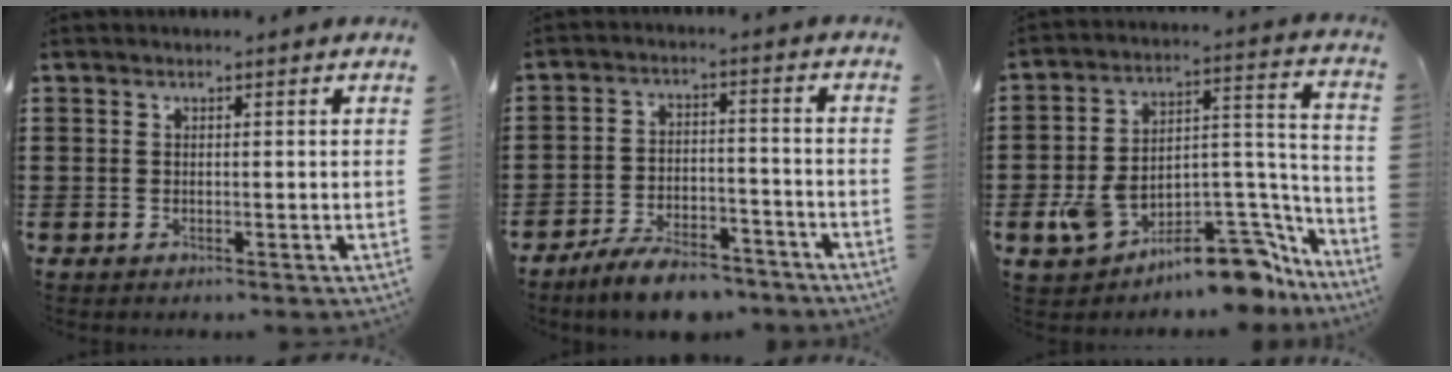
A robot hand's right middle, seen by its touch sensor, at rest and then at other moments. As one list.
[{"total": 7.5, "force": [-6.8, 1.5, 2.8], "torque": [-0.048, 0.013, -0.128]}, {"total": 12.8, "force": [-9.9, 4.3, 7.0], "torque": [-0.112, 0.044, -0.180]}]